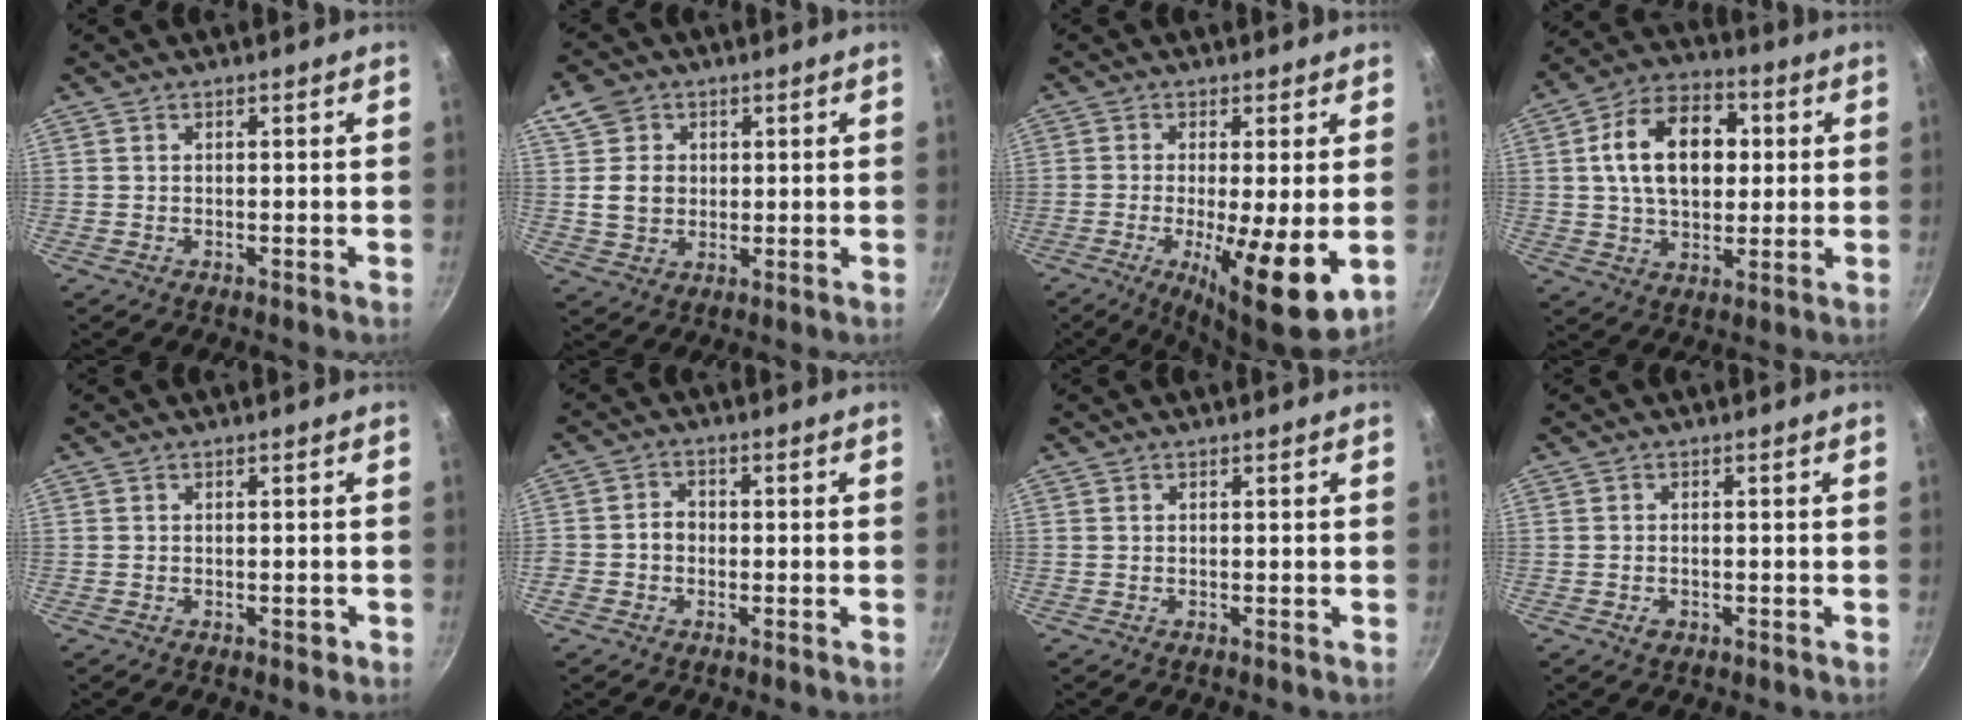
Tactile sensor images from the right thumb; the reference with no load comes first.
{"total": 7.4, "force": [1.9, 6.4, 3.4], "torque": [-0.028, -0.010, 0.032]}
{"total": 12.5, "force": [-2.0, 2.8, 12.0], "torque": [-0.191, -0.013, -0.027]}
{"total": 16.3, "force": [2.7, 11.0, 11.8], "torque": [-0.161, 0.017, 0.033]}
{"total": 1.0, "force": [-0.5, 0.6, 0.7], "torque": [-0.005, 0.006, -0.005]}
{"total": 3.3, "force": [-0.9, 2.8, 1.4], "torque": [-0.008, 0.015, -0.021]}
{"total": 0.0}
{"total": 1.8, "force": [-0.8, 1.2, 1.1], "torque": [-0.020, 0.004, -0.012]}